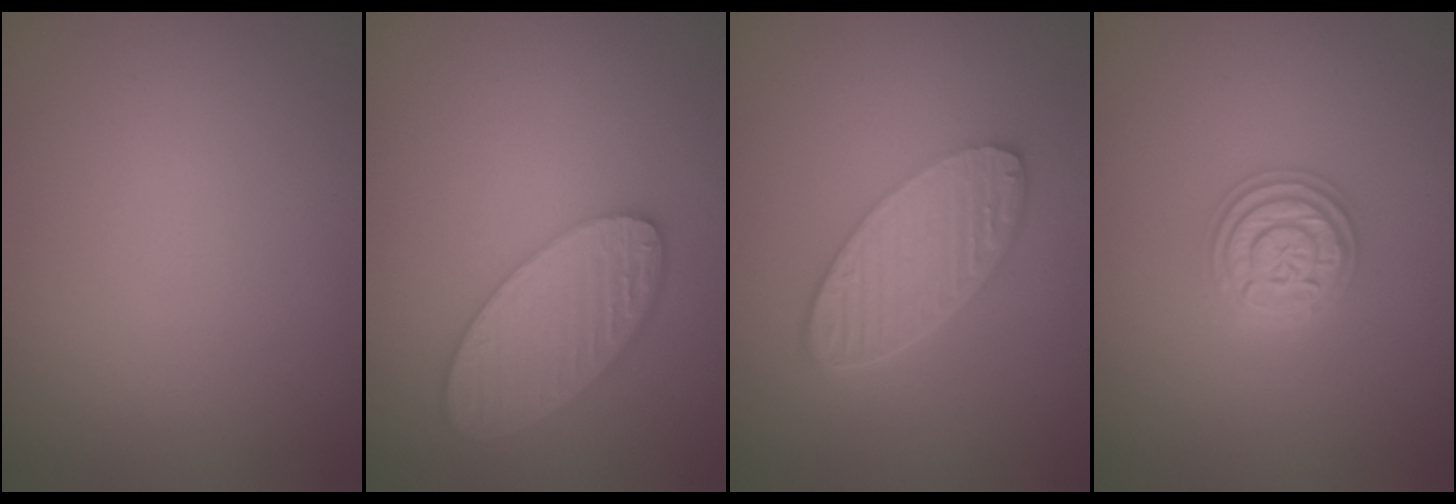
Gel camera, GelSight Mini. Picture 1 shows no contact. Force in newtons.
{"total": 5.6, "press": 4.6, "slide": 3.1}
{"total": 6.0, "press": 4.2, "slide": 4.2}
{"total": 3.7, "press": 3.6, "slide": 0.5}